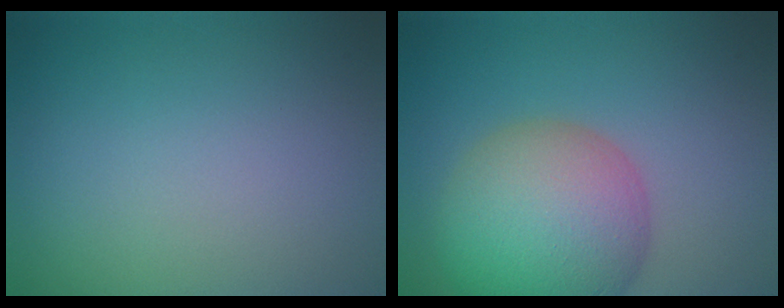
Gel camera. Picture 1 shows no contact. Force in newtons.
{"total": 9.2, "press": 9.1, "slide": 0.6}